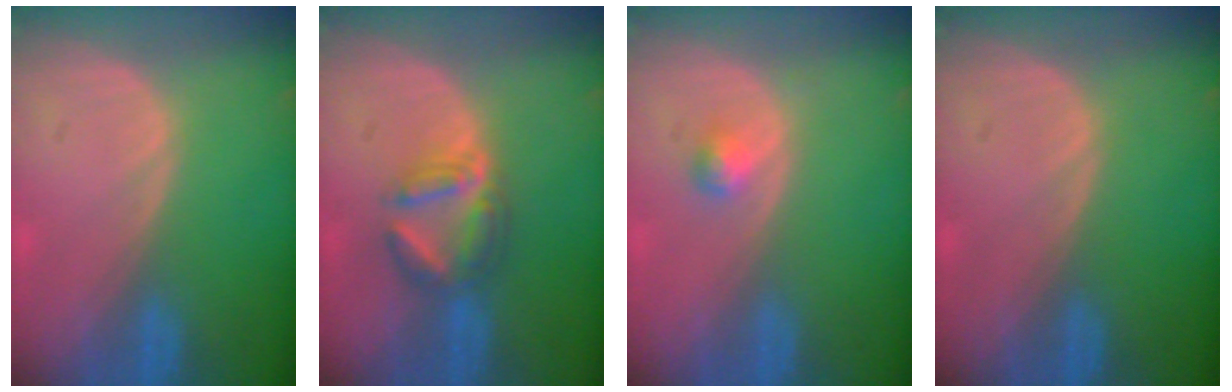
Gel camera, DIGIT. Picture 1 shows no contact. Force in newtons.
{"total": 5.8, "press": 5.5, "slide": 1.9}
{"total": 1.7, "press": 1.7, "slide": 0.2}
{"total": 0.0}